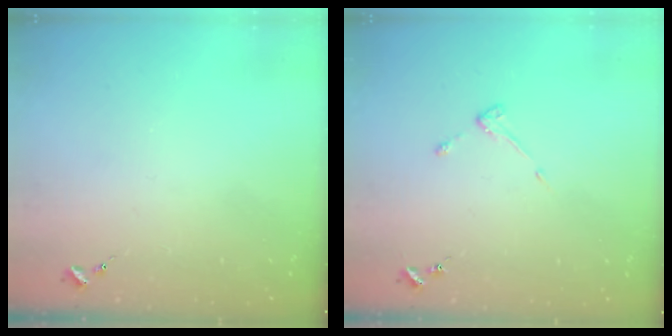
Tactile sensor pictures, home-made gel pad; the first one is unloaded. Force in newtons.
{"total": 3.0, "press": 3.0, "slide": 0.4}